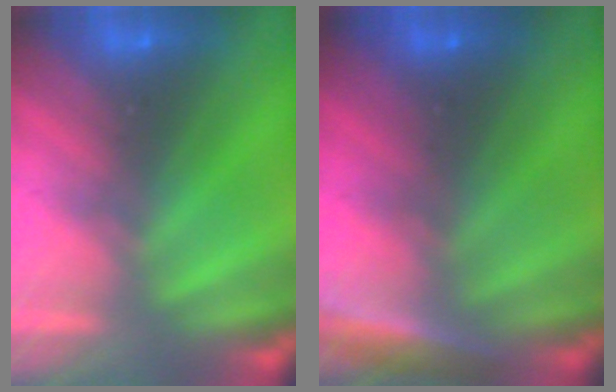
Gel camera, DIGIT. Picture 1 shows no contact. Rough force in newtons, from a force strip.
{"total": 2.9}